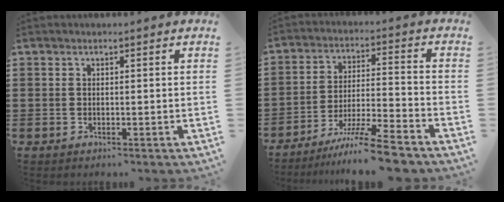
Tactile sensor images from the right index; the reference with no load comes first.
{"total": 9.3, "force": [-7.8, -0.1, 5.1], "torque": [-0.087, 0.006, -0.150]}